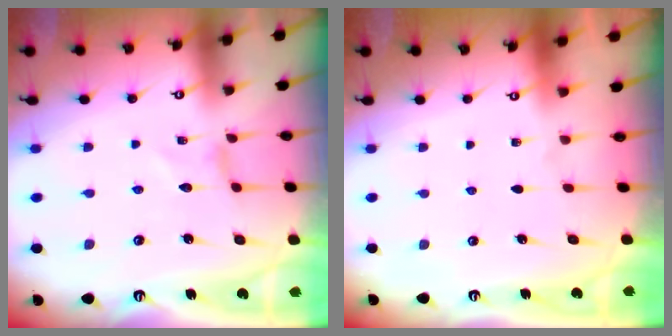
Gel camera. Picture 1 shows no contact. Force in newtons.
{"total": 0.0}